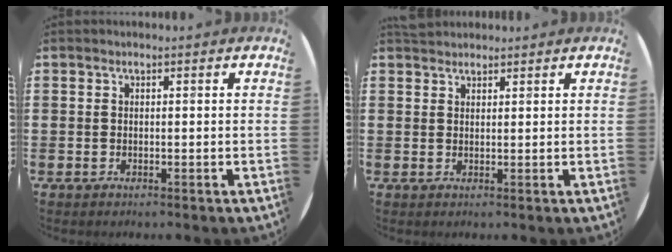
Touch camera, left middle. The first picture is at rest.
{"total": 1.5, "force": [1.4, 0.4, -0.1], "torque": [-0.001, 0.004, 0.028]}